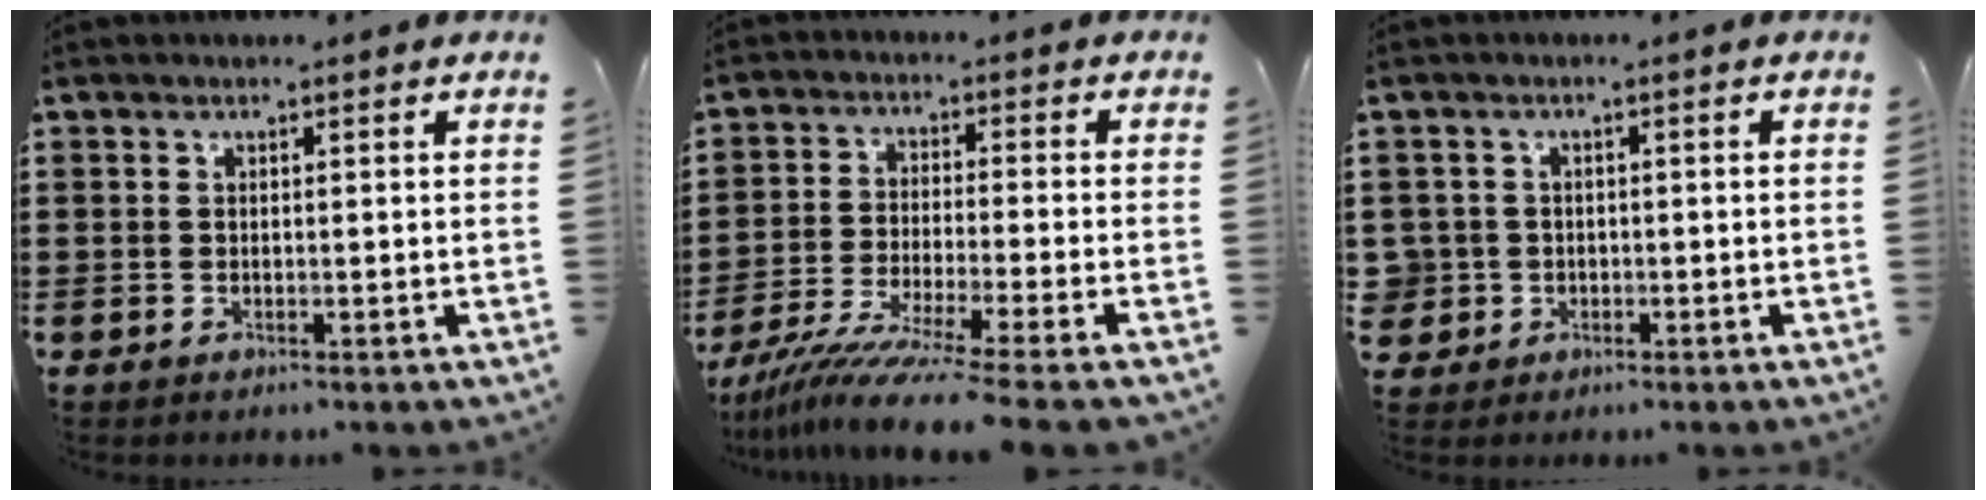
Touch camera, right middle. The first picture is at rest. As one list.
[{"total": 8.6, "force": [-7.6, -0.5, 4.1], "torque": [-0.076, -0.010, -0.149]}, {"total": 2.8, "force": [-0.6, 2.7, 0.1], "torque": [-0.015, 0.007, -0.018]}]